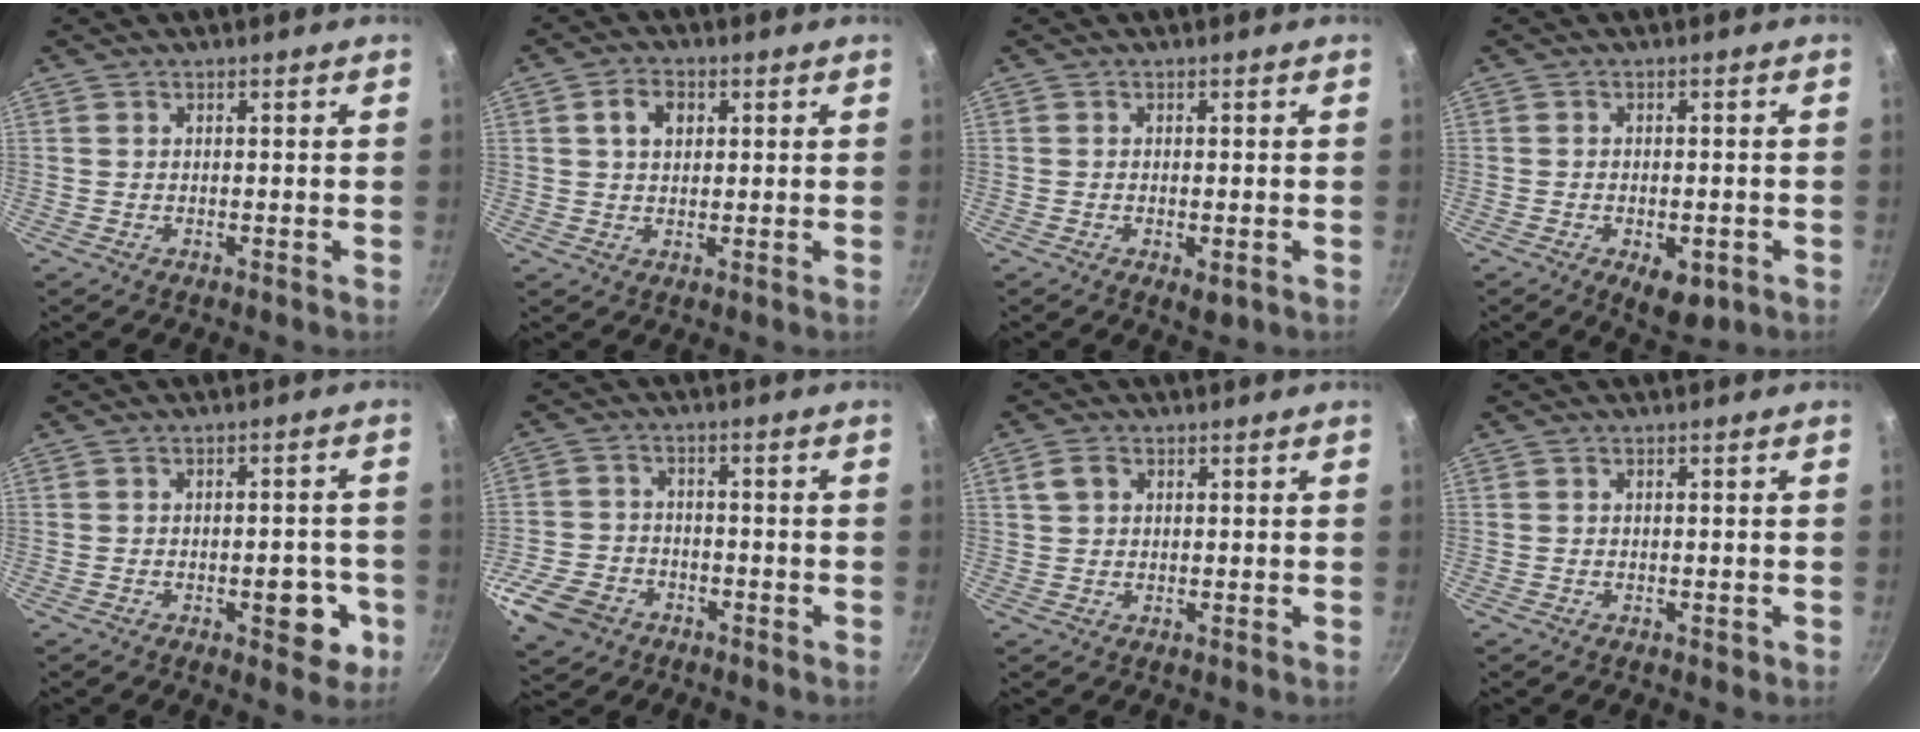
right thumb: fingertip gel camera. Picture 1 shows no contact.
{"total": 5.0, "force": [1.4, 3.5, 3.2], "torque": [-0.038, 0.004, 0.022]}
{"total": 2.8, "force": [-0.8, 1.3, 2.3], "torque": [-0.036, -0.009, -0.011]}
{"total": 6.6, "force": [-2.6, 3.4, 5.1], "torque": [-0.053, 0.007, -0.027]}
{"total": 7.4, "force": [-2.5, 3.8, 5.8], "torque": [-0.043, 0.016, -0.028]}
{"total": 11.0, "force": [-5.5, 8.2, 5.0], "torque": [-0.097, 0.036, -0.105]}
{"total": 2.9, "force": [1.0, 2.3, 1.6], "torque": [-0.020, 0.003, 0.017]}
{"total": 0.9, "force": [-0.4, 0.6, 0.6], "torque": [-0.005, 0.002, -0.006]}